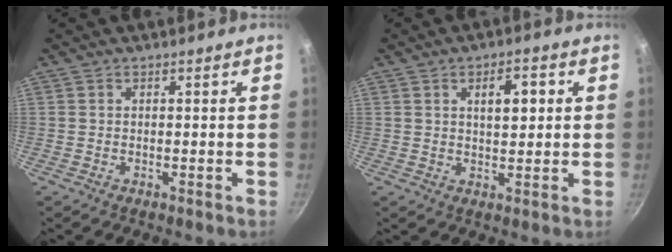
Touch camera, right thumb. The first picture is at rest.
{"total": 5.7, "force": [1.5, 2.7, 4.8], "torque": [-0.054, -0.001, 0.022]}